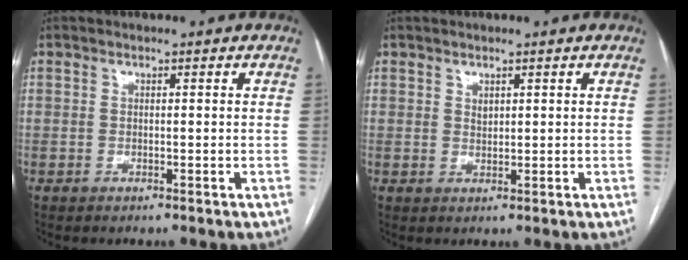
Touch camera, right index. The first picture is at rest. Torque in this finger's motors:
{"motor_torque": [0.00, 0.05, -0.01, 0.00]}